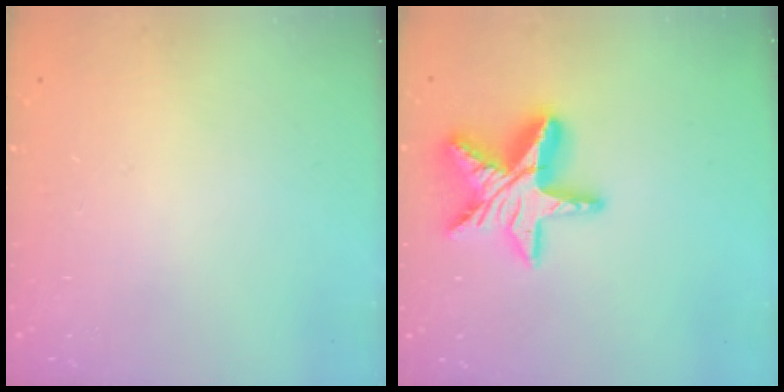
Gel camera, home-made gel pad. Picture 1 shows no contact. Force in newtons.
{"total": 16.5, "press": 16.5, "slide": 1.5}